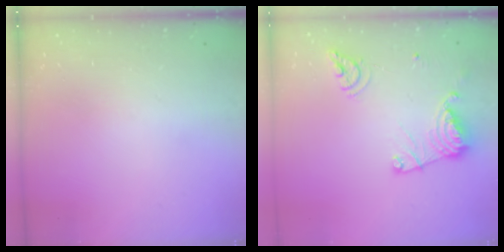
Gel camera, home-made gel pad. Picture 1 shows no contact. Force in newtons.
{"total": 13.6, "press": 13.5, "slide": 1.5}